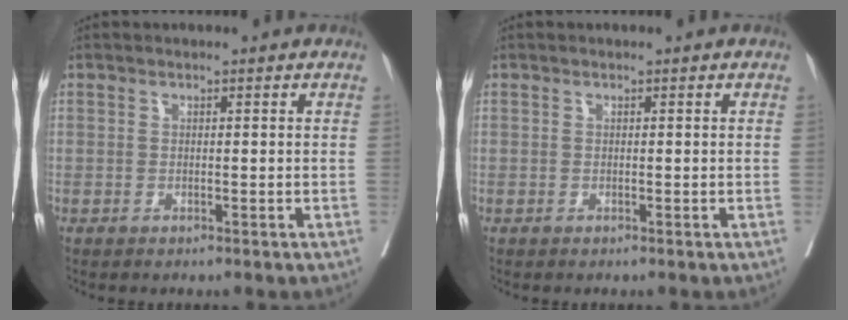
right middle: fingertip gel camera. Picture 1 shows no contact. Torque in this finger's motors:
{"motor_torque": [0.00, 0.00, 0.00, 0.00]}